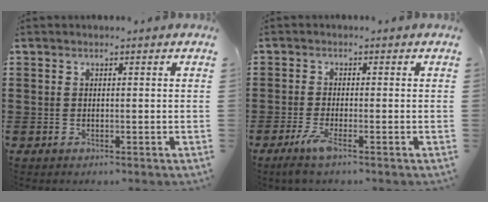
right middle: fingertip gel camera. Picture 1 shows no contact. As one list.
[{"total": 3.3, "force": [-1.6, 0.2, 2.9], "torque": [-0.062, -0.012, -0.030]}]